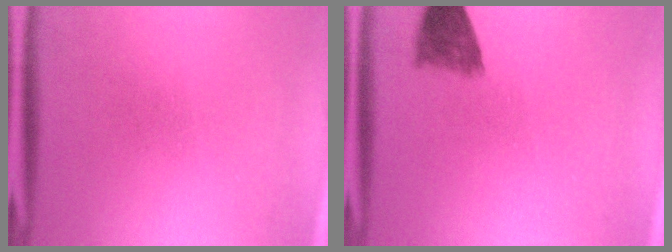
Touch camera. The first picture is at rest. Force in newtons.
{"total": 4.0}